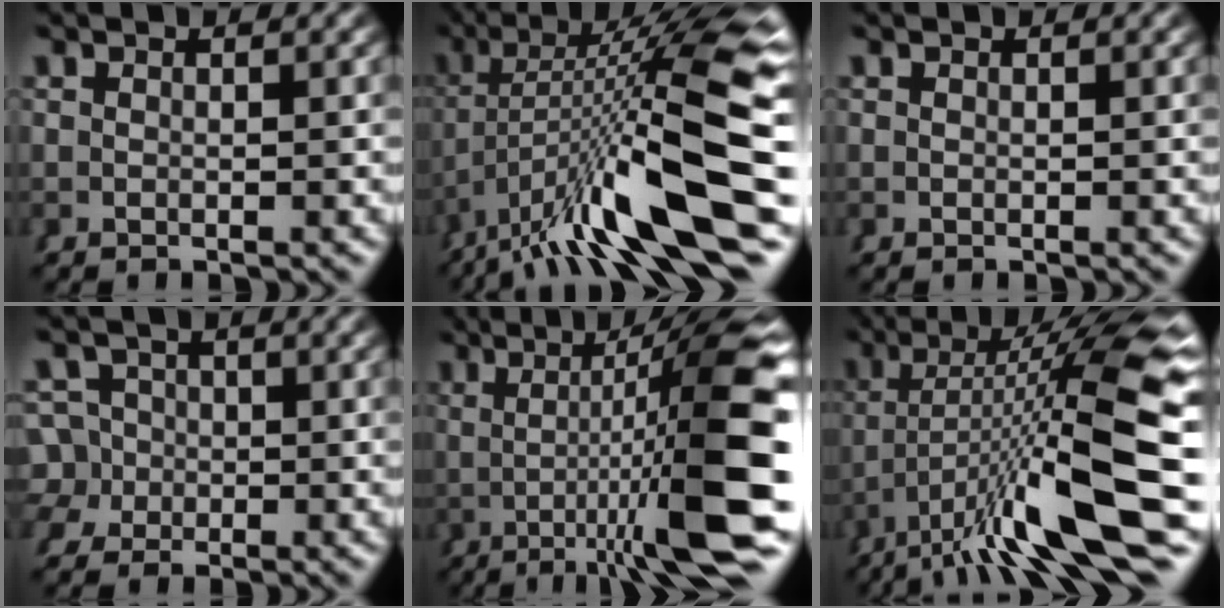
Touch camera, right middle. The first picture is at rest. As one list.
[{"total": 13.7, "force": [-0.4, 4.5, 13.0], "torque": [-0.196, 0.001, 0.005]}, {"total": 0.0}, {"total": 4.9, "force": [-0.6, 4.7, 1.4], "torque": [-0.022, -0.020, -0.008]}, {"total": 14.2, "force": [0.2, 1.9, 14.1], "torque": [-0.170, 0.019, 0.005]}, {"total": 12.5, "force": [-0.2, 2.9, 12.2], "torque": [-0.173, 0.006, 0.004]}]